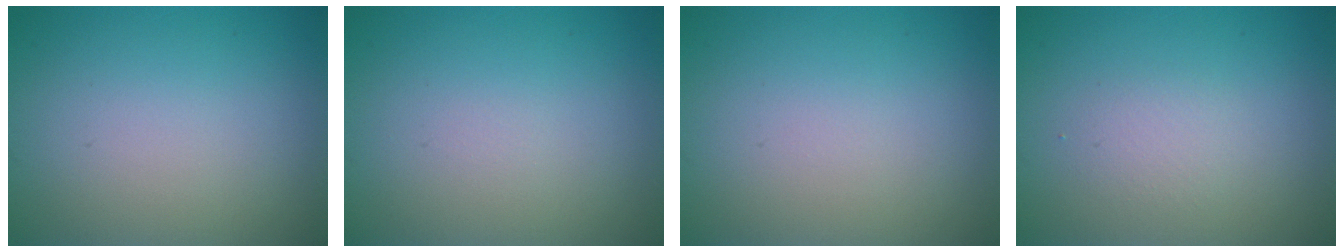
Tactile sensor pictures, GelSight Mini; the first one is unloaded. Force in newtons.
{"total": 0.0}
{"total": 0.0}
{"total": 1.4, "press": 1.4, "slide": 0.1}